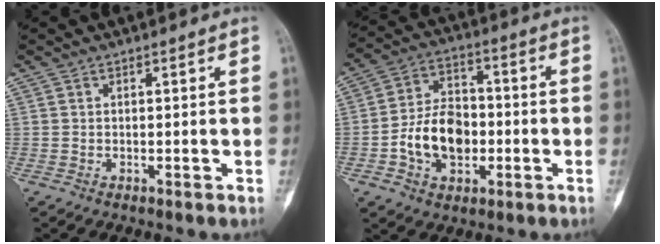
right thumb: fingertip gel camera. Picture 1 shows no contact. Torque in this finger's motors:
{"motor_torque": [0.71, 0.58, 0.91, -0.05, 0.05]}